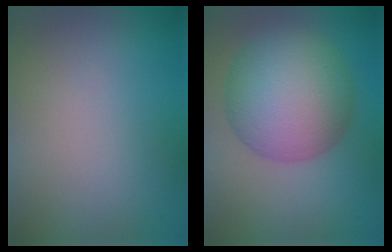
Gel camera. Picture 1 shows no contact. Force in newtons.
{"total": 10.4, "press": 10.4, "slide": 0.5}